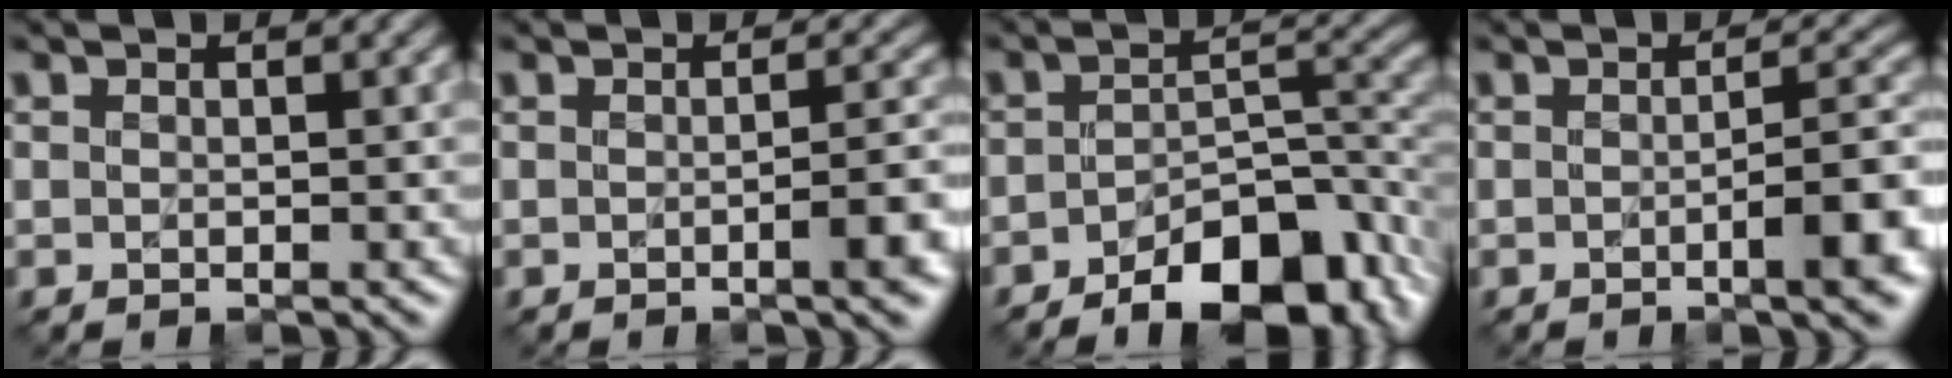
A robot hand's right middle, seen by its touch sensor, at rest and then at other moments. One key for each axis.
{"total": 3.2, "fx": -1.1, "fy": 0.6, "fz": 2.9, "tx": -0.041, "ty": 0.006, "tz": -0.018}
{"total": 9.3, "fx": -5.5, "fy": 4.0, "fz": 6.4, "tx": -0.087, "ty": 0.001, "tz": -0.085}
{"total": 4.9, "fx": -1.5, "fy": 1.0, "fz": 4.6, "tx": -0.066, "ty": 0.008, "tz": -0.024}